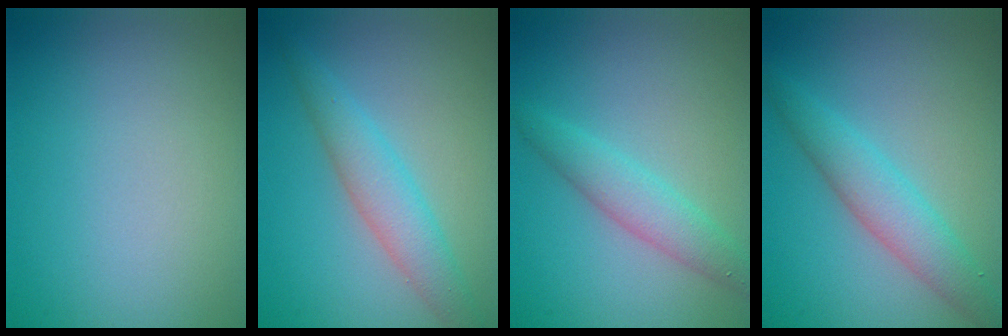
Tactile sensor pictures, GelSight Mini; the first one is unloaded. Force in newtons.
{"total": 3.6, "press": 3.6, "slide": 0.1}
{"total": 2.9, "press": 2.9, "slide": 0.0}
{"total": 3.8, "press": 3.8, "slide": 0.1}